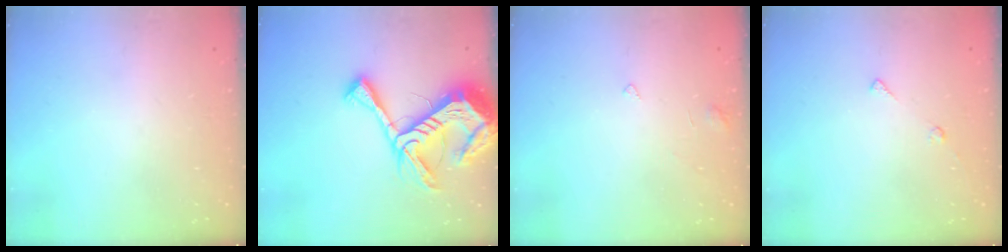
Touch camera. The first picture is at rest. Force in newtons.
{"total": 18.8, "press": 18.7, "slide": 1.9}
{"total": 3.3, "press": 3.3, "slide": 0.2}
{"total": 6.0, "press": 6.0, "slide": 0.6}